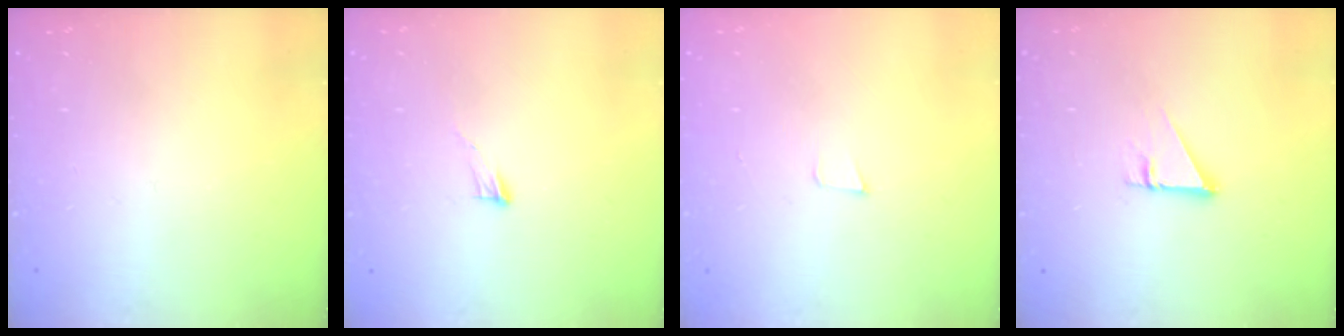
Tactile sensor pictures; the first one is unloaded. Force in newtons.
{"total": 3.7, "press": 3.7, "slide": 0.3}
{"total": 3.3, "press": 2.0, "slide": 2.6}
{"total": 2.7, "press": 2.7, "slide": 0.1}